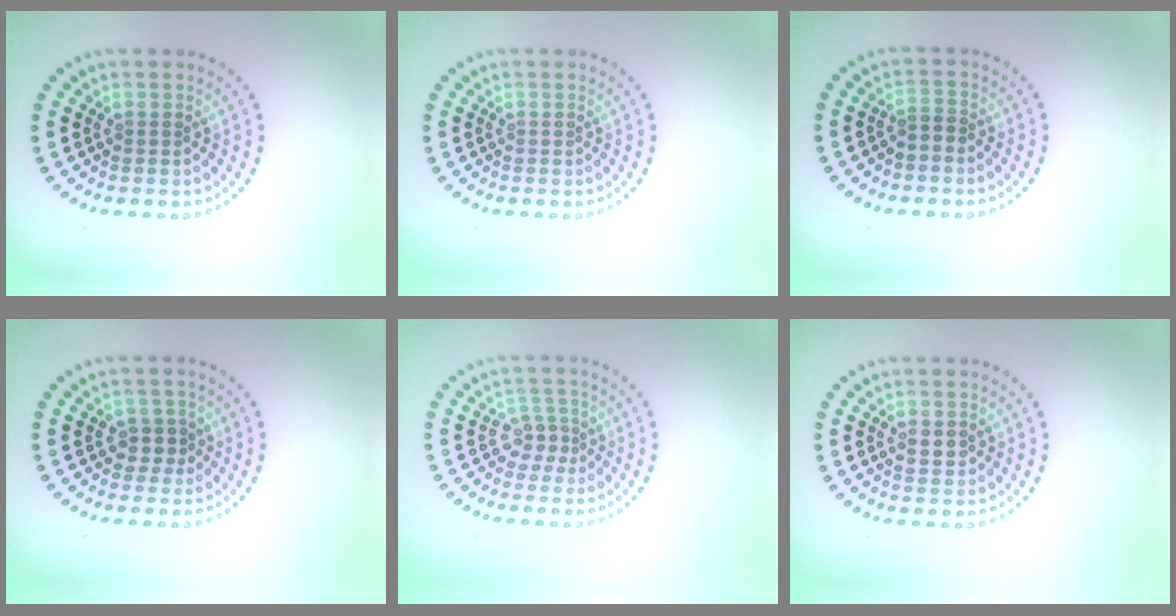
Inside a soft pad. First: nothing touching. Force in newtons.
{"total": 0.0}
{"total": 1.1, "press": 0.8, "slide": 0.7}
{"total": 1.8, "press": 1.5, "slide": 1.0}
{"total": 2.0, "press": 1.5, "slide": 1.3}
{"total": 1.5, "press": 1.4, "slide": 0.3}